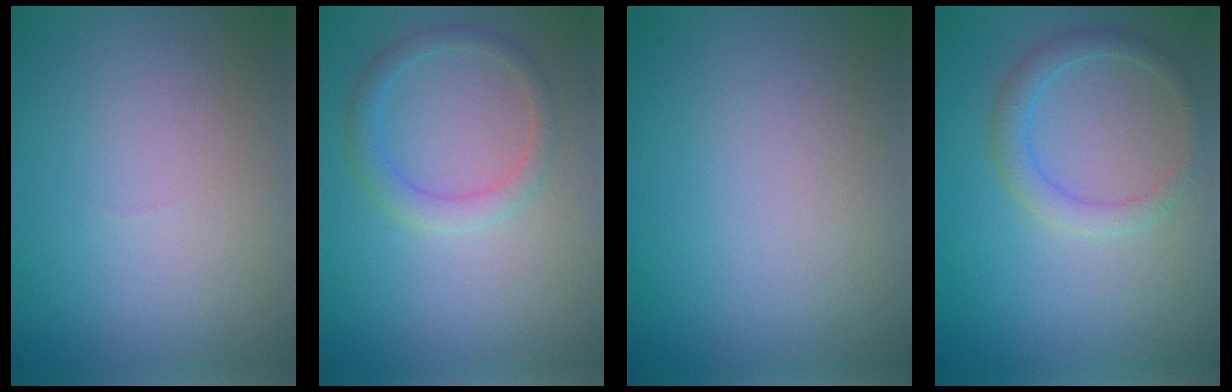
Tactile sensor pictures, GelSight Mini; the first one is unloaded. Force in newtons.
{"total": 2.1, "press": 2.1, "slide": 0.2}
{"total": 0.0}
{"total": 2.2, "press": 2.2, "slide": 0.1}